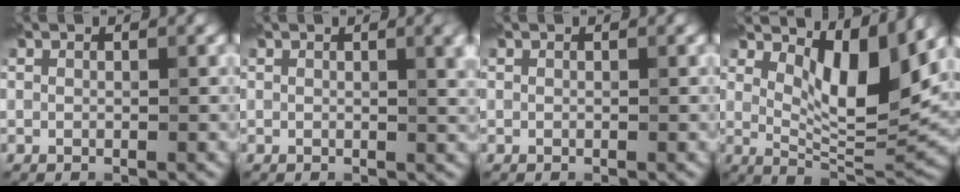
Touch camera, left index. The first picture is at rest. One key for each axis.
{"total": 3.9, "fx": 1.4, "fy": 1.5, "fz": 3.3, "tx": -0.035, "ty": 0.003, "tz": 0.021}
{"total": 0.0}
{"total": 7.6, "fx": 3.3, "fy": 2.9, "fz": 6.2, "tx": -0.097, "ty": -0.020, "tz": 0.056}